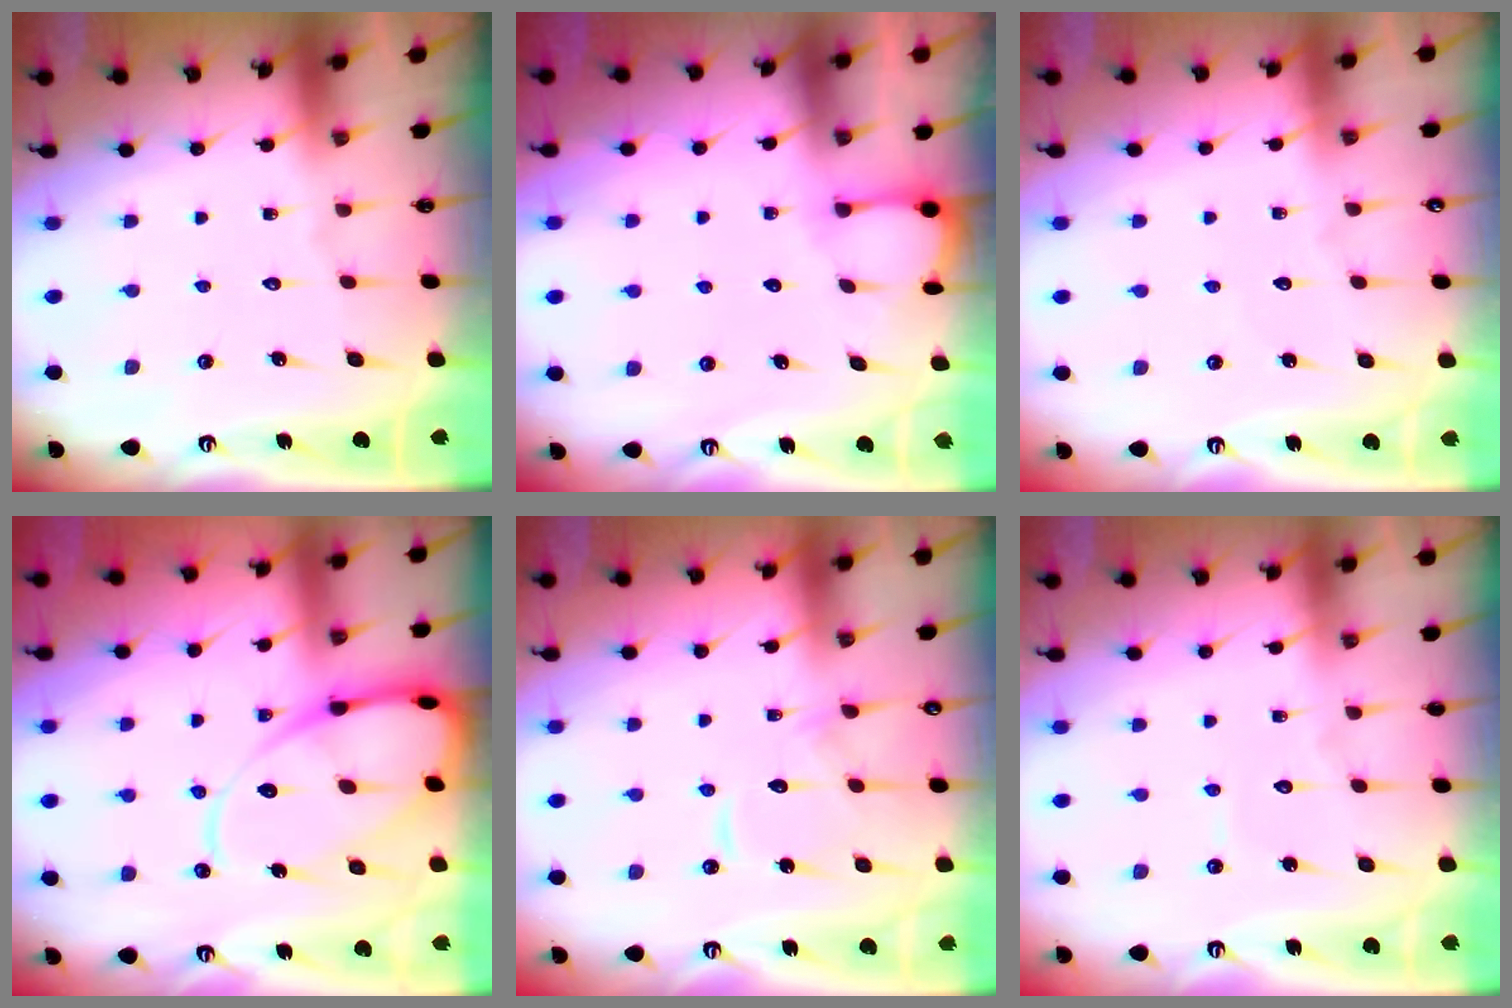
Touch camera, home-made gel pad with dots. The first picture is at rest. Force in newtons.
{"total": 3.4, "press": 3.4, "slide": 0.3}
{"total": 2.1, "press": 2.1, "slide": 0.1}
{"total": 15.5, "press": 15.4, "slide": 1.6}
{"total": 11.3, "press": 11.2, "slide": 1.0}
{"total": 3.5, "press": 3.4, "slide": 0.4}